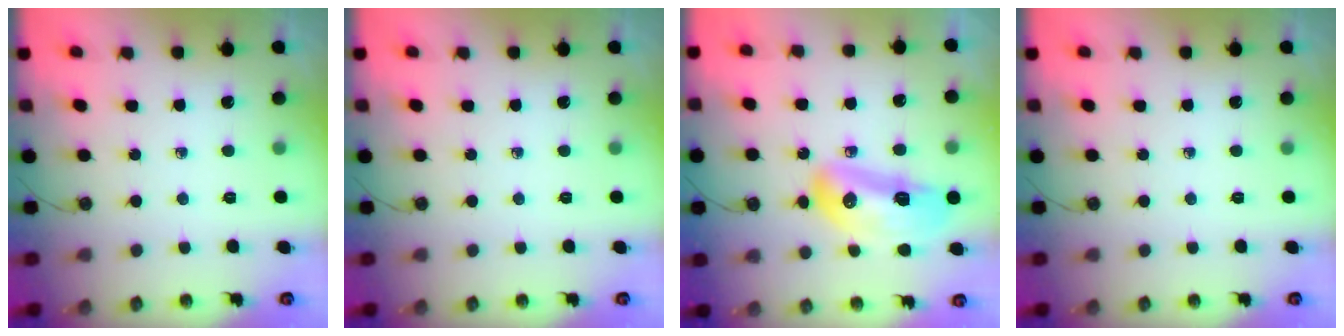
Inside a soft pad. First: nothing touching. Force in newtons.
{"total": 0.0}
{"total": 14.7, "press": 14.6, "slide": 1.8}
{"total": 0.0}